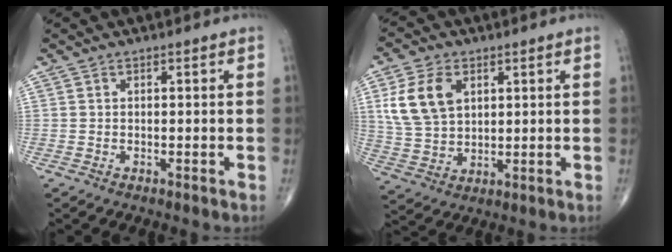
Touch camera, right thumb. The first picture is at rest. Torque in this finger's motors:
{"motor_torque": [0.11, 0.44, 0.21, -0.19, 0.32]}